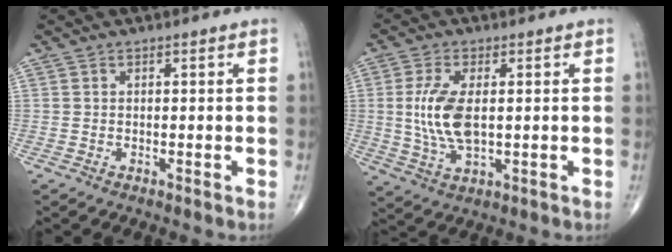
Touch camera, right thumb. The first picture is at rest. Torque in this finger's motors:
{"motor_torque": [-0.30, 0.42, 0.52, 0.54, 0.00]}